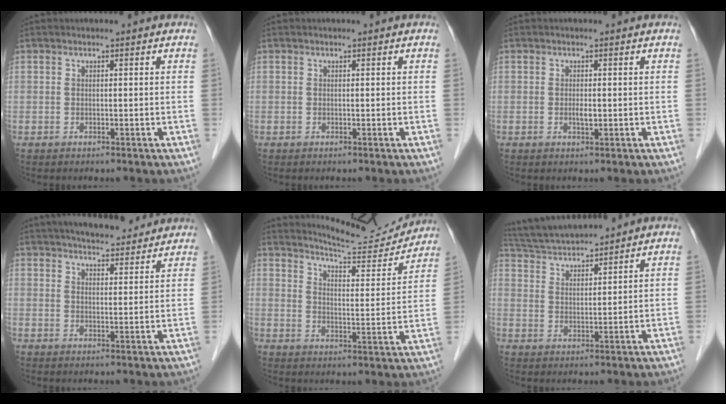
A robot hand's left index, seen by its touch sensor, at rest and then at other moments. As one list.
[{"total": 0.0}, {"total": 1.2, "force": [-0.2, 0.4, 1.1], "torque": [-0.021, -0.003, -0.003]}, {"total": 12.4, "force": [11.0, 2.6, 5.1], "torque": [-0.067, 0.017, 0.147]}, {"total": 12.3, "force": [12.2, 0.2, 1.6], "torque": [-0.026, -0.028, 0.166]}, {"total": 9.9, "force": [9.4, 0.2, 2.9], "torque": [-0.064, 0.027, 0.172]}]